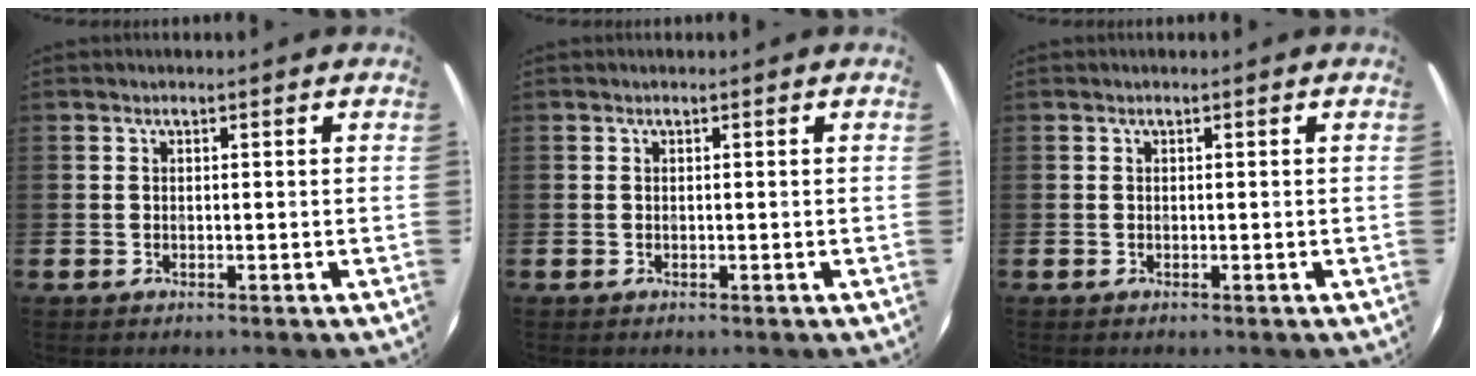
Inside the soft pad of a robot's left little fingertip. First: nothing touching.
{"total": 0.0}
{"total": 0.0}